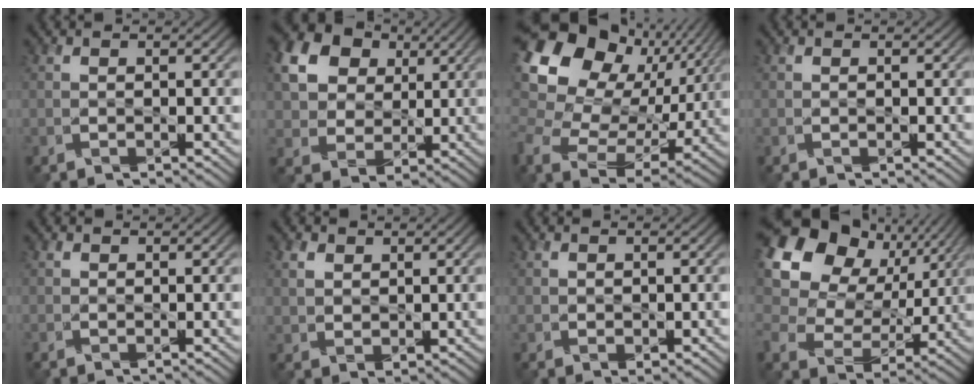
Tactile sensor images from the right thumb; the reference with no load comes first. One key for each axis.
{"total": 16.9, "fx": 6.1, "fy": 13.4, "fz": 8.1, "tx": -0.225, "ty": 0.022, "tz": 0.140}
{"total": 17.9, "fx": 6.2, "fy": 12.7, "fz": 11.0, "tx": -0.243, "ty": 0.015, "tz": 0.115}
{"total": 0.0}
{"total": 0.6, "fx": 0.4, "fy": 0.4, "fz": 0.2, "tx": -0.005, "ty": -0.001, "tz": 0.010}
{"total": 3.0, "fx": 1.6, "fy": 2.2, "fz": 1.5, "tx": -0.042, "ty": -0.002, "tz": 0.035}
{"total": 0.9, "fx": 0.3, "fy": 0.7, "fz": 0.5, "tx": -0.012, "ty": -0.004, "tz": 0.011}
{"total": 16.6, "fx": 6.6, "fy": 12.2, "fz": 9.3, "tx": -0.226, "ty": 0.032, "tz": 0.115}